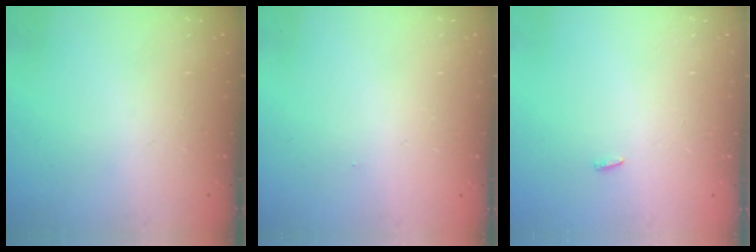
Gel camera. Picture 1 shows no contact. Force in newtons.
{"total": 5.3, "press": 0.3, "slide": 5.2}
{"total": 1.8, "press": 1.7, "slide": 0.6}